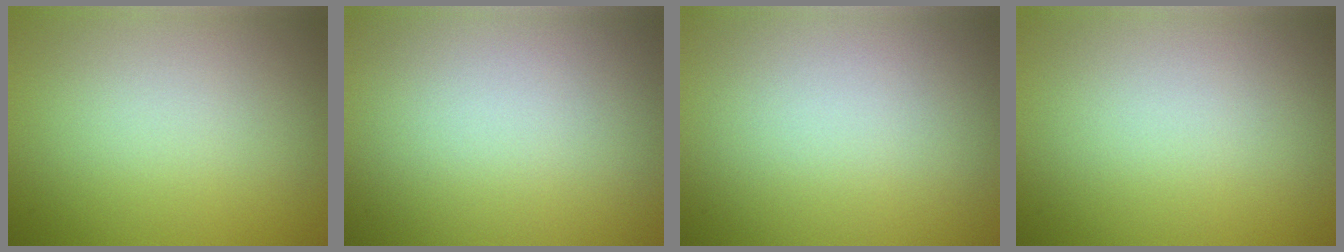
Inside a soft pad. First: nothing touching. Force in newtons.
{"total": 0.0}
{"total": 0.0}
{"total": 0.0}